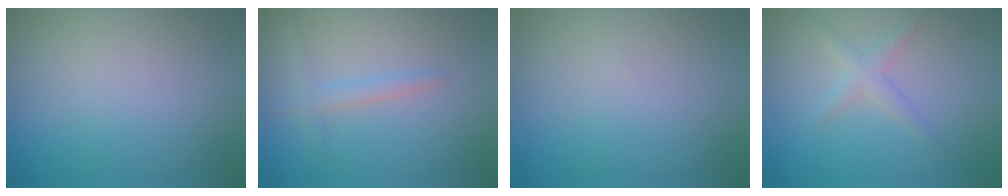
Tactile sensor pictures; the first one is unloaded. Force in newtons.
{"total": 1.6, "press": 1.6, "slide": 0.1}
{"total": 0.0}
{"total": 1.6, "press": 1.6, "slide": 0.1}